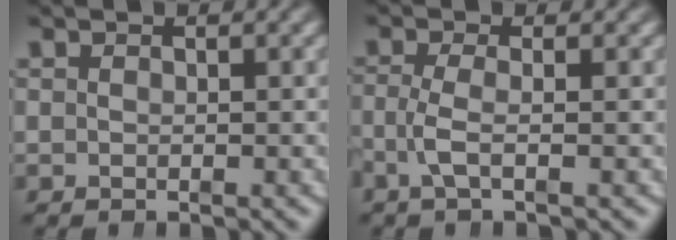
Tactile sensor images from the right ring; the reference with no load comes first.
{"total": 2.3, "force": [-1.0, 0.1, 2.1], "torque": [-0.049, -0.008, -0.016]}